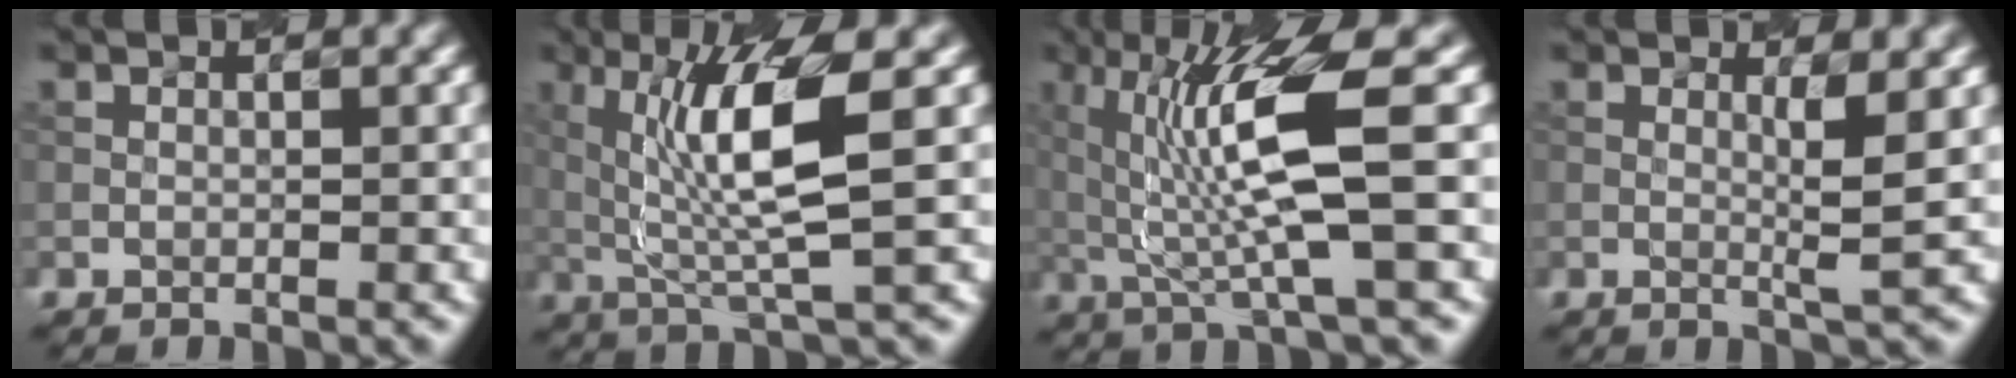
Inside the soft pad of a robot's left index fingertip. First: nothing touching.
{"total": 7.3, "force": [1.3, 1.3, 7.1], "torque": [-0.122, -0.004, 0.035]}
{"total": 8.2, "force": [0.8, 1.2, 8.1], "torque": [-0.139, -0.010, 0.030]}
{"total": 2.3, "force": [0.3, 0.1, 2.3], "torque": [-0.040, -0.005, 0.009]}